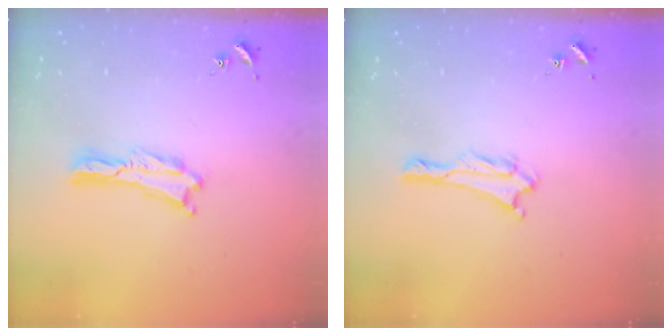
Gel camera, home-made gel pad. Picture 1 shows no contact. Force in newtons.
{"total": 1.4, "press": 1.4, "slide": 0.2}